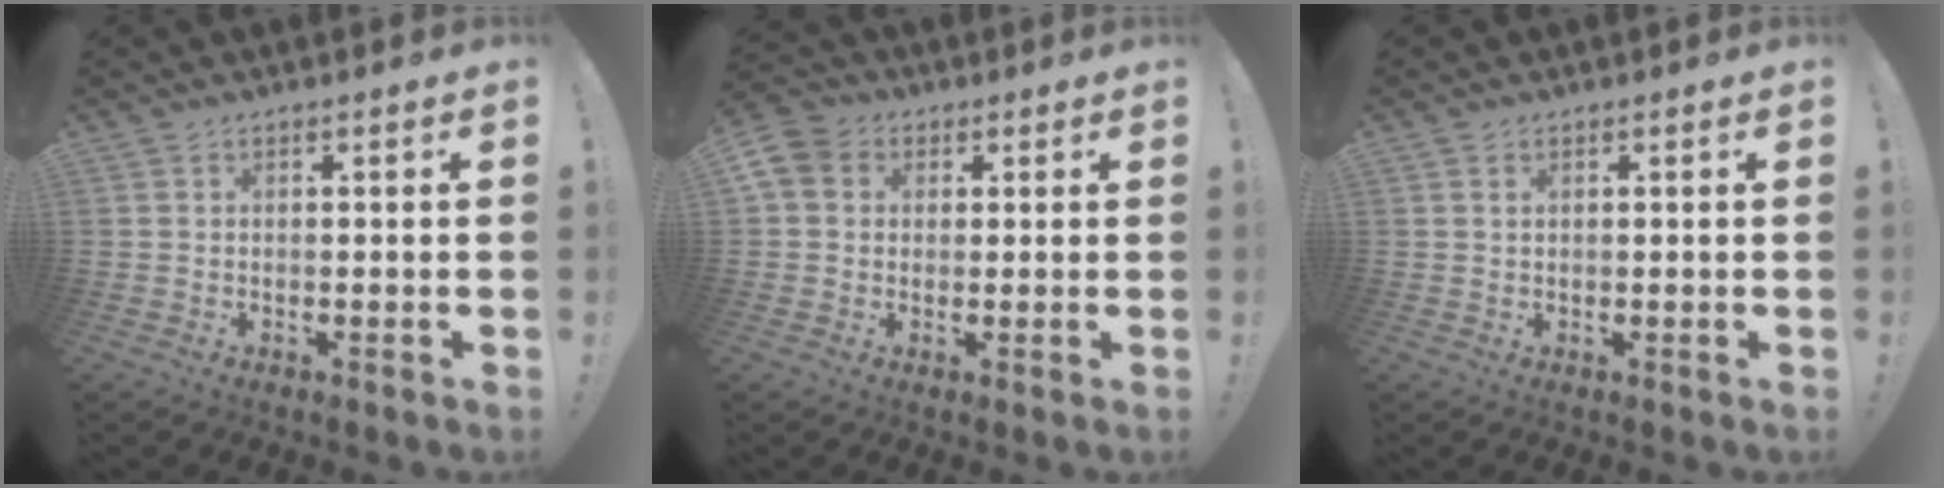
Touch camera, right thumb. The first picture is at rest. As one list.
[{"total": 6.3, "force": [1.3, 5.4, 3.1], "torque": [-0.065, 0.008, 0.027]}, {"total": 0.8, "force": [0.5, 0.4, 0.5], "torque": [-0.005, -0.001, 0.009]}]